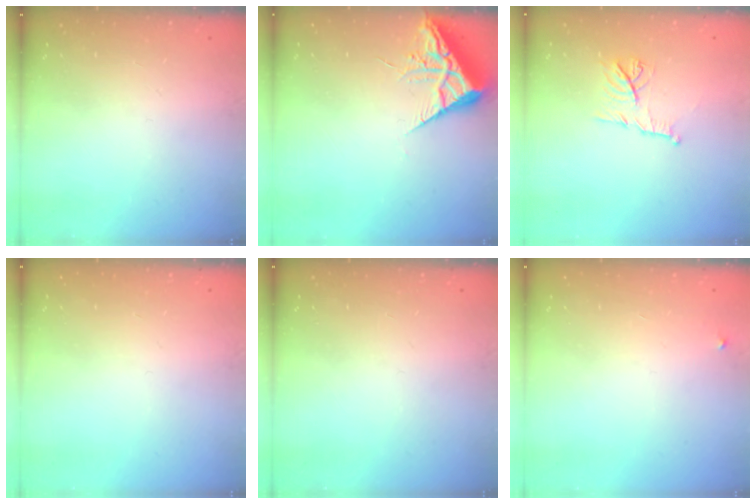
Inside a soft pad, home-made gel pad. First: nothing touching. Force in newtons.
{"total": 7.0, "press": 7.0, "slide": 0.7}
{"total": 9.5, "press": 9.5, "slide": 0.2}
{"total": 0.0}
{"total": 0.0}
{"total": 2.1, "press": 2.1, "slide": 0.1}